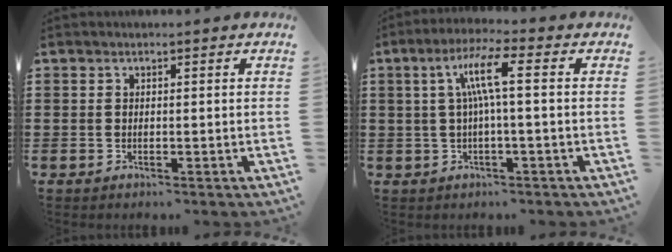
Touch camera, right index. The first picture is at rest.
{"total": 6.4, "force": [0.6, 0.4, 6.4], "torque": [-0.130, 0.003, 0.000]}